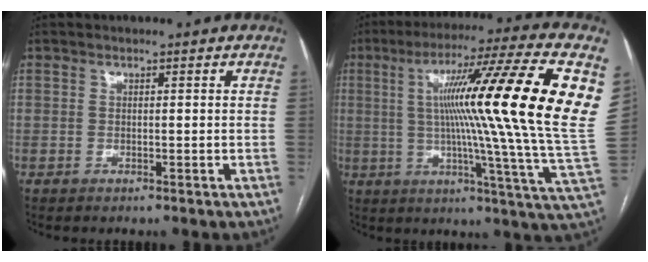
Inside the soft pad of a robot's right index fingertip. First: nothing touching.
{"total": 27.5, "force": [5.7, -1.0, 26.9], "torque": [-0.332, 0.025, 0.075]}